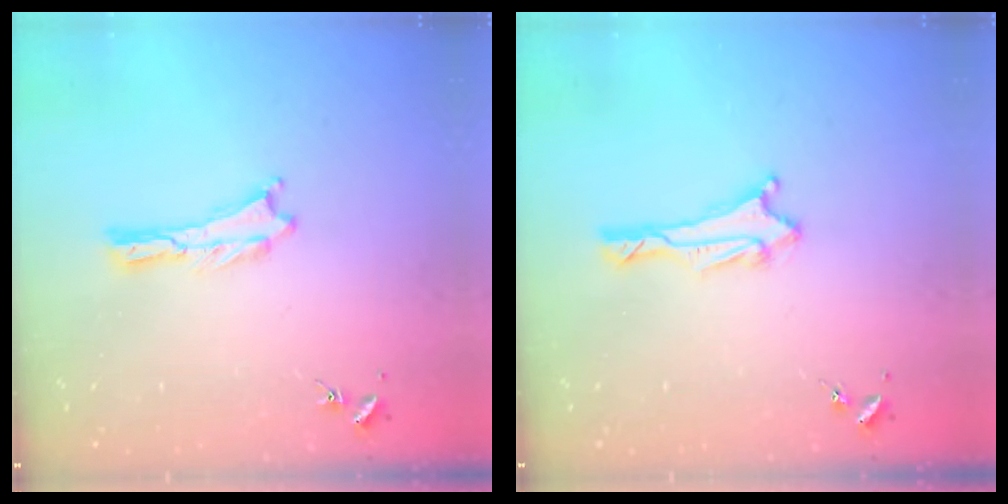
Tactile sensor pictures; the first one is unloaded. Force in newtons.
{"total": 2.0, "press": 1.8, "slide": 0.8}